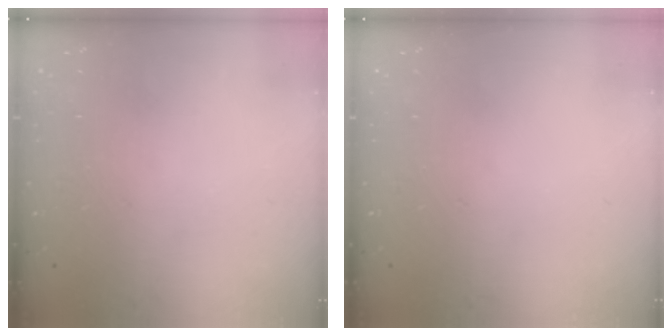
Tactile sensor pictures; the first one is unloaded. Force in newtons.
{"total": 0.0}